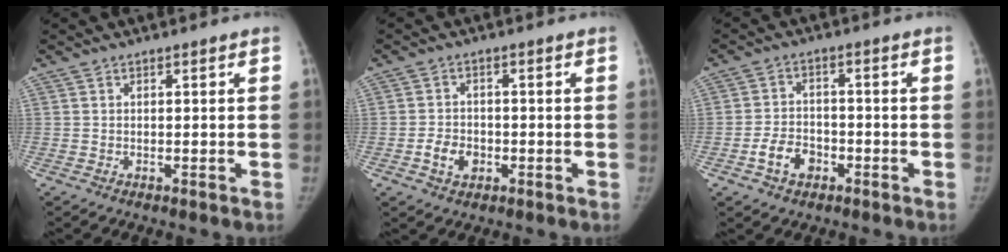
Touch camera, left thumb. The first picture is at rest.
{"total": 4.4, "force": [-1.5, 3.4, 2.4], "torque": [-0.031, 0.010, -0.024]}
{"total": 6.0, "force": [-2.7, 4.3, 3.2], "torque": [-0.045, 0.024, -0.046]}